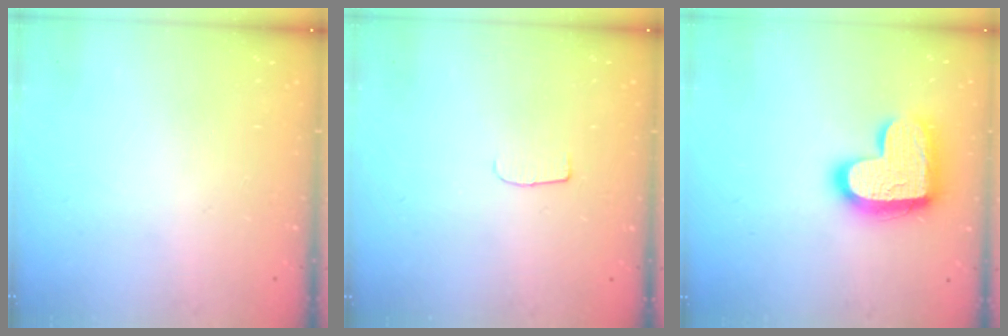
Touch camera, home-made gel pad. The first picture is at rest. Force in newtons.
{"total": 4.5, "press": 4.4, "slide": 0.5}
{"total": 19.4, "press": 19.3, "slide": 1.4}